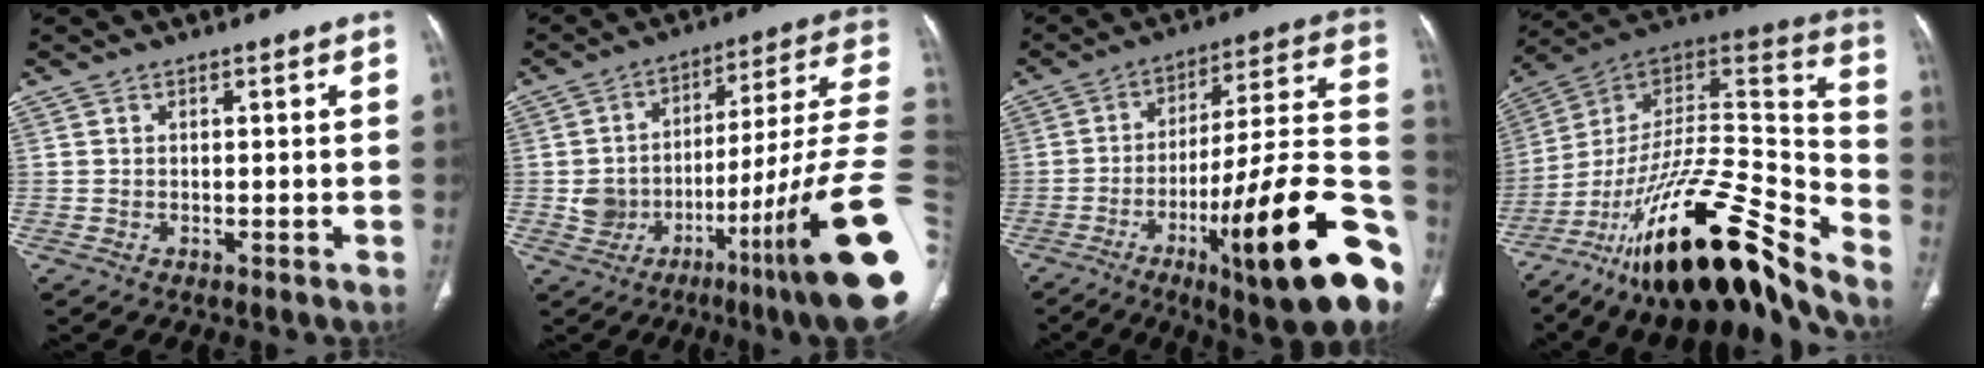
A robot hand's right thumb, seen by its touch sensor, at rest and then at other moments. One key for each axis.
{"total": 29.6, "fx": -6.4, "fy": 5.3, "fz": 28.4, "tx": -0.338, "ty": 0.025, "tz": -0.094}
{"total": 29.0, "fx": -12.0, "fy": 6.0, "fz": 25.7, "tx": -0.315, "ty": 0.060, "tz": -0.172}
{"total": 29.7, "fx": -21.0, "fy": 7.3, "fz": 19.8, "tx": -0.259, "ty": 0.097, "tz": -0.348}